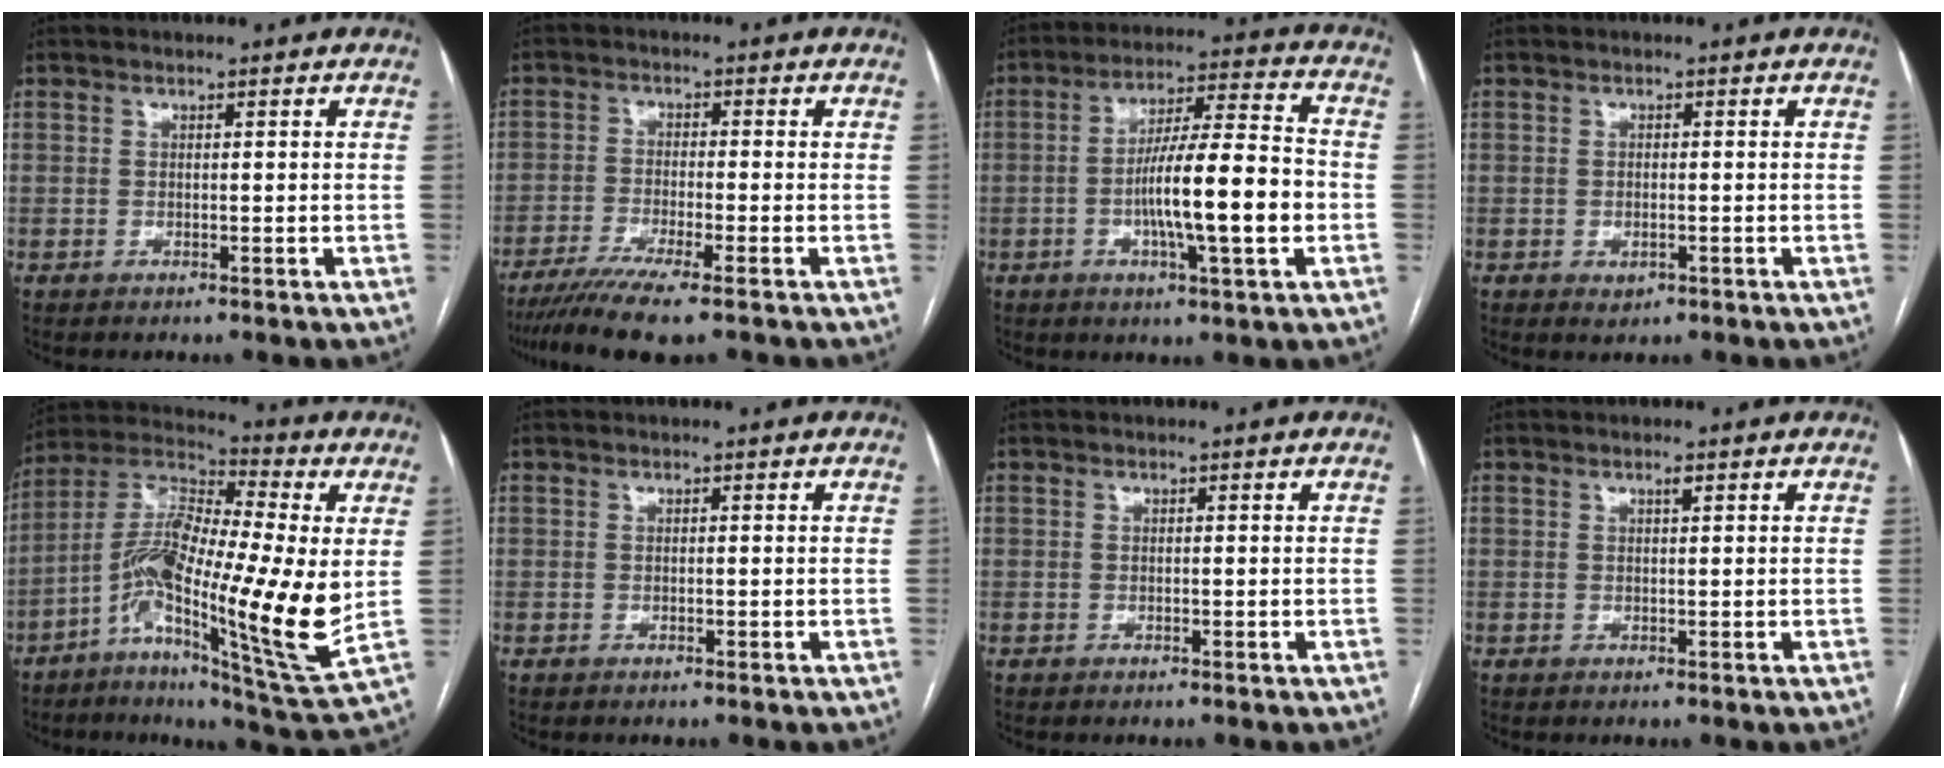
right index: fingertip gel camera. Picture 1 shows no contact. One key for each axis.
{"total": 8.3, "fx": -6.2, "fy": -0.2, "fz": 5.5, "tx": -0.088, "ty": -0.019, "tz": -0.103}
{"total": 13.5, "fx": -2.6, "fy": 1.0, "fz": 13.2, "tx": -0.220, "ty": 0.008, "tz": -0.043}
{"total": 1.5, "fx": -0.6, "fy": 0.9, "fz": 1.0, "tx": -0.015, "ty": -0.001, "tz": -0.001}
{"total": 20.8, "fx": -2.1, "fy": 3.0, "fz": 20.5, "tx": -0.391, "ty": 0.000, "tz": -0.045}
{"total": 0.0}
{"total": 0.0}
{"total": 0.8, "fx": 0.5, "fy": 0.1, "fz": 0.6, "tx": -0.011, "ty": 0.000, "tz": 0.007}